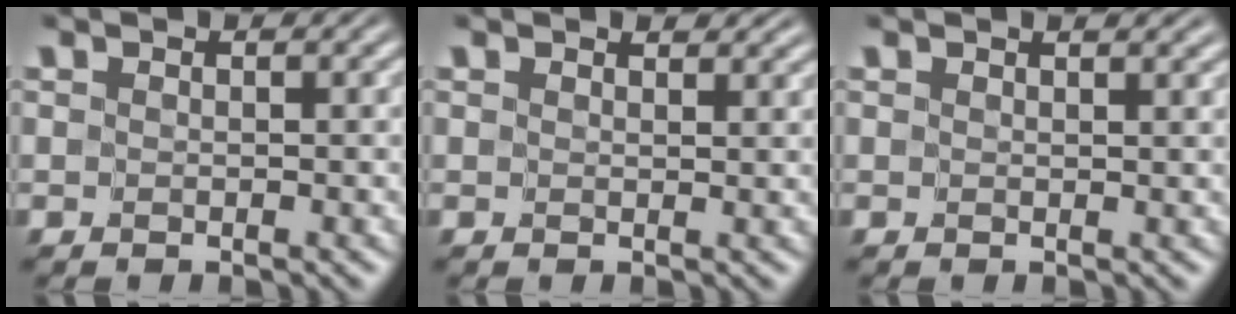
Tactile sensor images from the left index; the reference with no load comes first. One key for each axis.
{"total": 2.2, "fx": 1.9, "fy": 0.7, "fz": 1.0, "tx": -0.010, "ty": 0.004, "tz": 0.020}
{"total": 2.3, "fx": 1.8, "fy": 0.7, "fz": 1.2, "tx": 0.000, "ty": 0.010, "tz": 0.006}